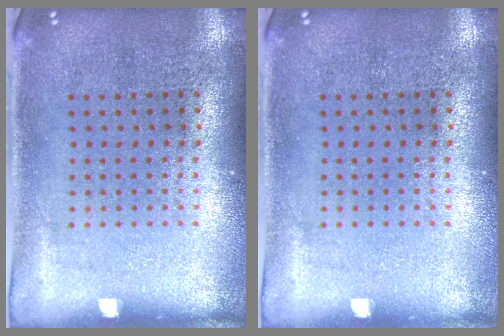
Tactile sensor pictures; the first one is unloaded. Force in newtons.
{"total": 0.0}